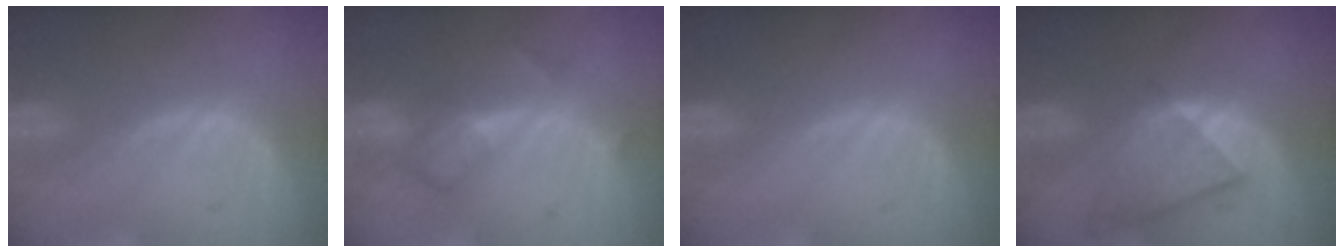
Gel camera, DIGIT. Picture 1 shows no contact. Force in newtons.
{"total": 5.9, "press": 5.0, "slide": 3.2}
{"total": 0.0}
{"total": 7.9, "press": 7.1, "slide": 3.4}